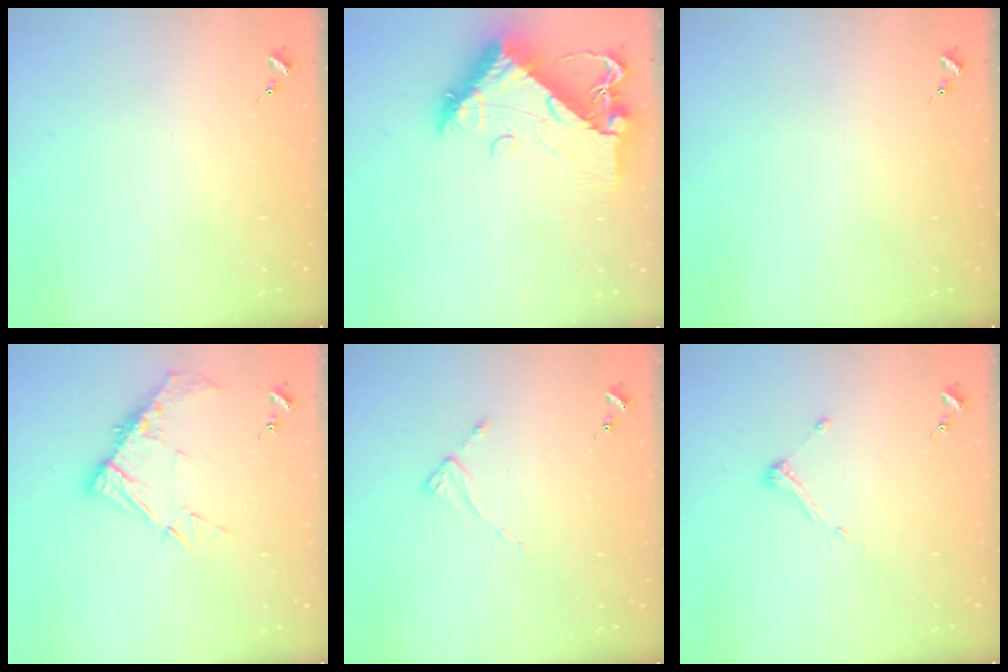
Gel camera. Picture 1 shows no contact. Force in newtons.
{"total": 13.2, "press": 13.2, "slide": 1.4}
{"total": 0.0}
{"total": 11.1, "press": 11.0, "slide": 1.1}
{"total": 2.0, "press": 2.0, "slide": 0.3}
{"total": 4.4, "press": 4.3, "slide": 0.5}